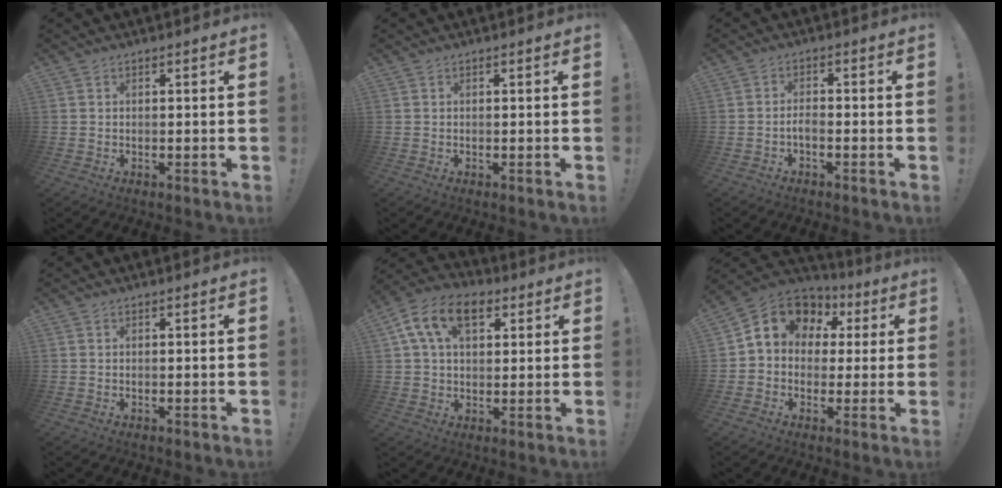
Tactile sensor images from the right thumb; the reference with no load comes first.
{"total": 0.0}
{"total": 2.7, "force": [-1.6, 0.8, 2.0], "torque": [-0.046, 0.000, -0.032]}
{"total": 0.0}
{"total": 13.6, "force": [5.4, 8.4, 9.1], "torque": [-0.150, 0.000, 0.101]}
{"total": 11.0, "force": [4.1, 8.8, 5.2], "torque": [-0.070, -0.020, 0.078]}